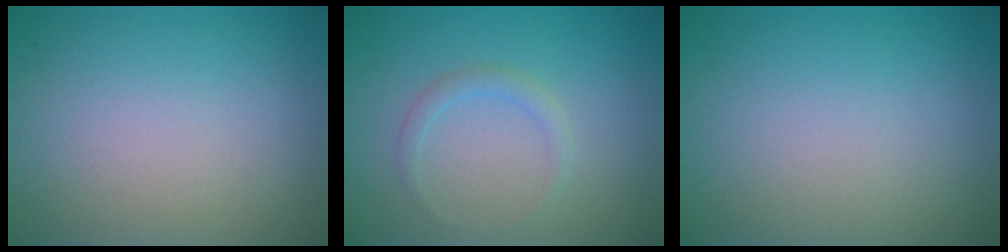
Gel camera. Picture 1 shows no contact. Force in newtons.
{"total": 1.3, "press": 1.3, "slide": 0.1}
{"total": 0.0}